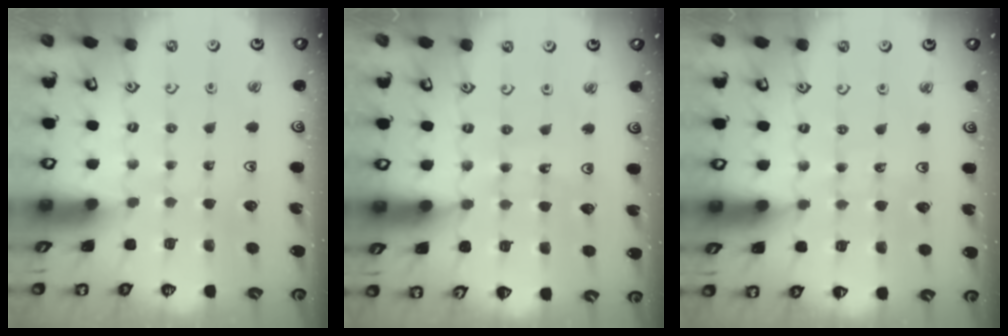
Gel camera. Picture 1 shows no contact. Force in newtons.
{"total": 9.0, "press": 8.9, "slide": 1.6}
{"total": 2.9, "press": 2.1, "slide": 2.1}